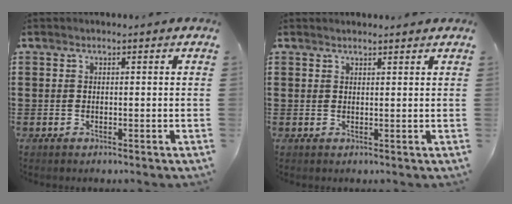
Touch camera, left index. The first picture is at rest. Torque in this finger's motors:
{"motor_torque": [0.90, 0.81, 0.01, 0.01]}